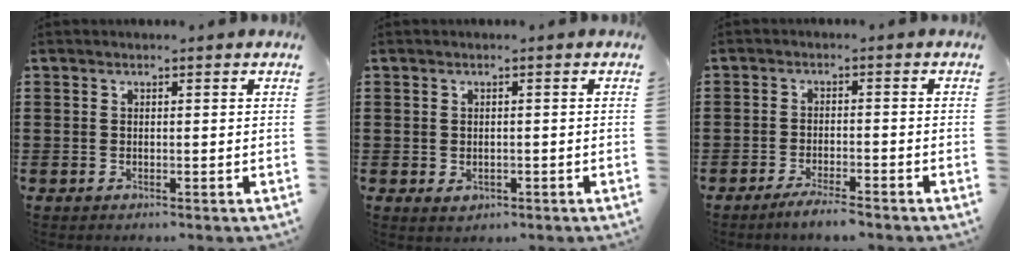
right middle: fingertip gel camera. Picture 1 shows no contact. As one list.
[{"total": 1.1, "force": [-0.3, 0.8, 0.6], "torque": [-0.014, 0.001, -0.006]}, {"total": 2.9, "force": [-2.6, 0.0, 1.4], "torque": [-0.031, -0.002, -0.049]}]